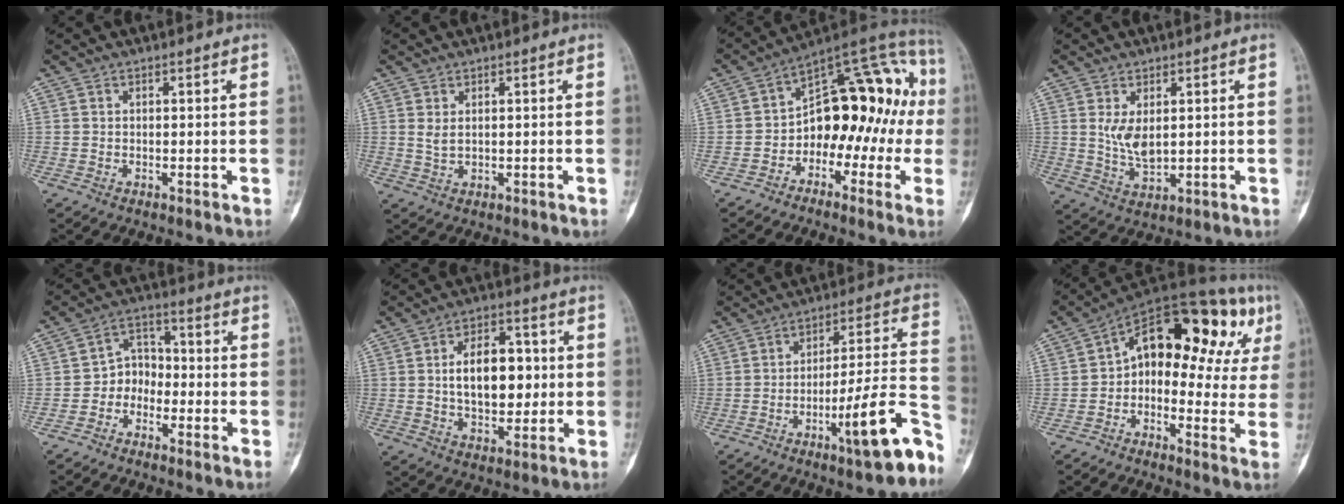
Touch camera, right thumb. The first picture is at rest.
{"total": 2.0, "force": [0.7, 1.0, 1.5], "torque": [-0.029, -0.003, 0.021]}
{"total": 17.8, "force": [-1.6, 11.4, 13.5], "torque": [-0.121, 0.074, -0.032]}
{"total": 5.4, "force": [1.2, 2.7, 4.5], "torque": [-0.077, -0.014, 0.033]}
{"total": 5.7, "force": [-2.3, 4.6, 2.5], "torque": [-0.006, 0.033, -0.057]}
{"total": 12.8, "force": [1.0, 7.5, 10.3], "torque": [-0.128, 0.008, 0.018]}
{"total": 15.9, "force": [-8.5, 2.6, 13.1], "torque": [-0.175, 0.068, -0.124]}
{"total": 21.1, "force": [4.6, 11.6, 16.9], "torque": [-0.183, 0.048, 0.053]}